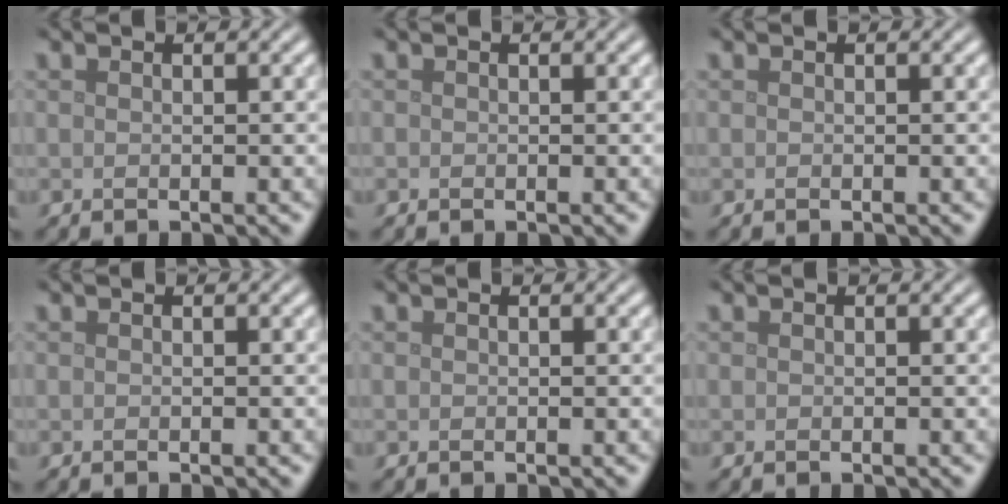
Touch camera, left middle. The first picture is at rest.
{"total": 0.0}
{"total": 0.0}
{"total": 0.0}
{"total": 0.0}
{"total": 0.0}